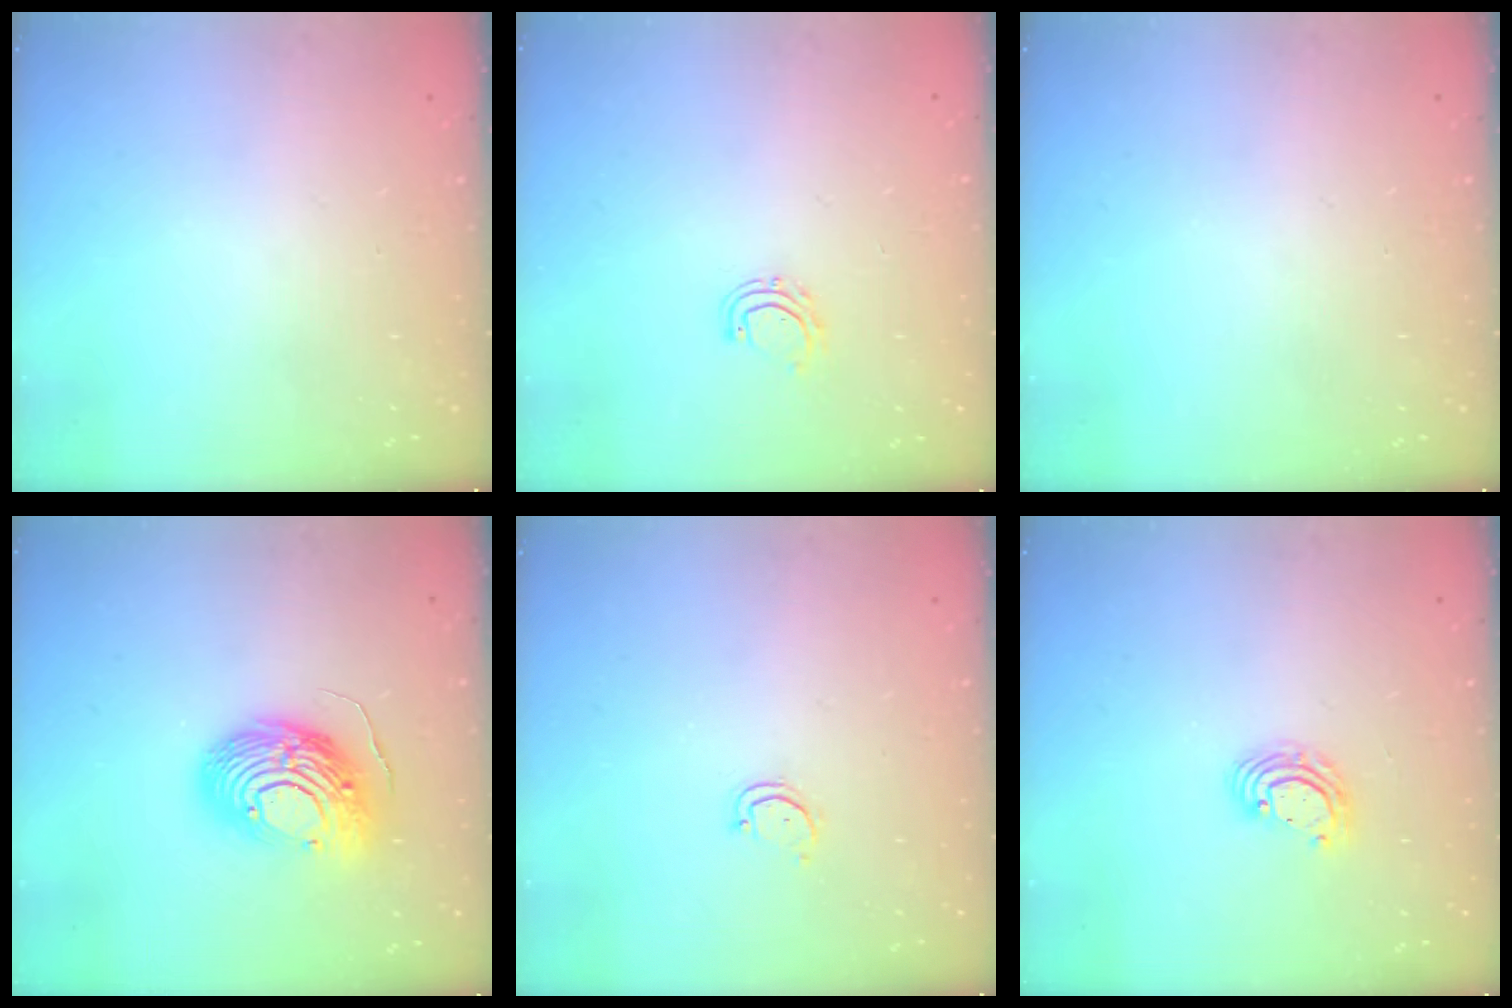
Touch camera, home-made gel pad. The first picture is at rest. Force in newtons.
{"total": 5.3, "press": 5.2, "slide": 1.0}
{"total": 0.0}
{"total": 13.7, "press": 13.5, "slide": 2.3}
{"total": 2.6, "press": 2.6, "slide": 0.2}
{"total": 5.1, "press": 5.1, "slide": 0.4}